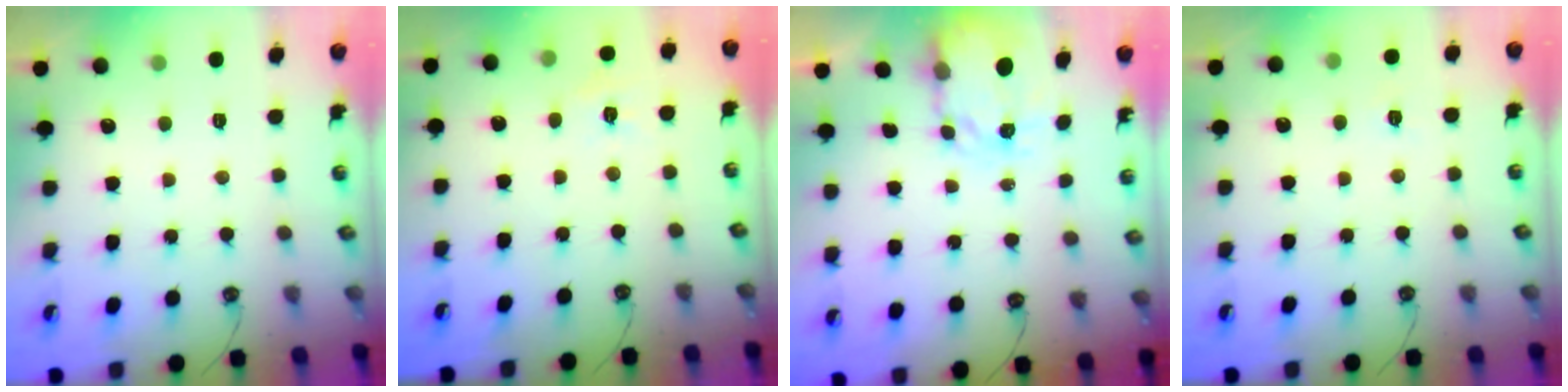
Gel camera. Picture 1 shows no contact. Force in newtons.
{"total": 5.3, "press": 5.2, "slide": 0.5}
{"total": 3.9, "press": 3.9, "slide": 0.3}
{"total": 3.1, "press": 3.1, "slide": 0.5}